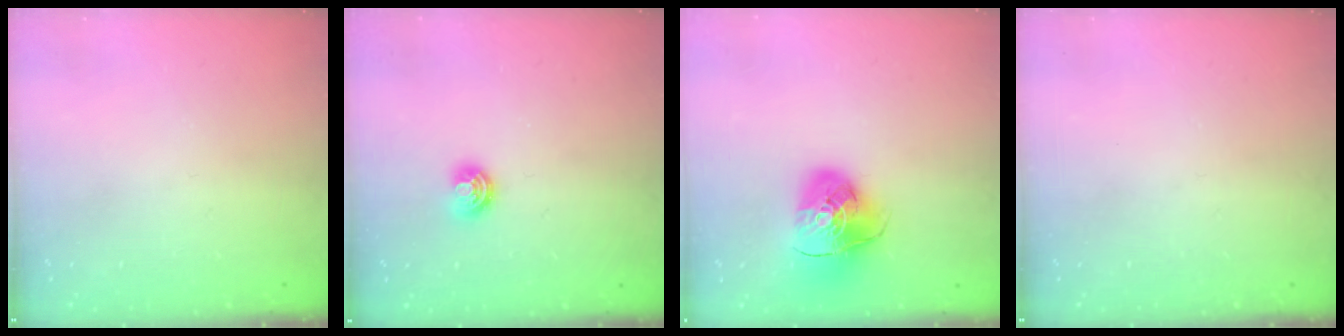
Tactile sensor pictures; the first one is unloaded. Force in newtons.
{"total": 5.7, "press": 5.7, "slide": 0.7}
{"total": 12.3, "press": 12.2, "slide": 1.7}
{"total": 0.0}